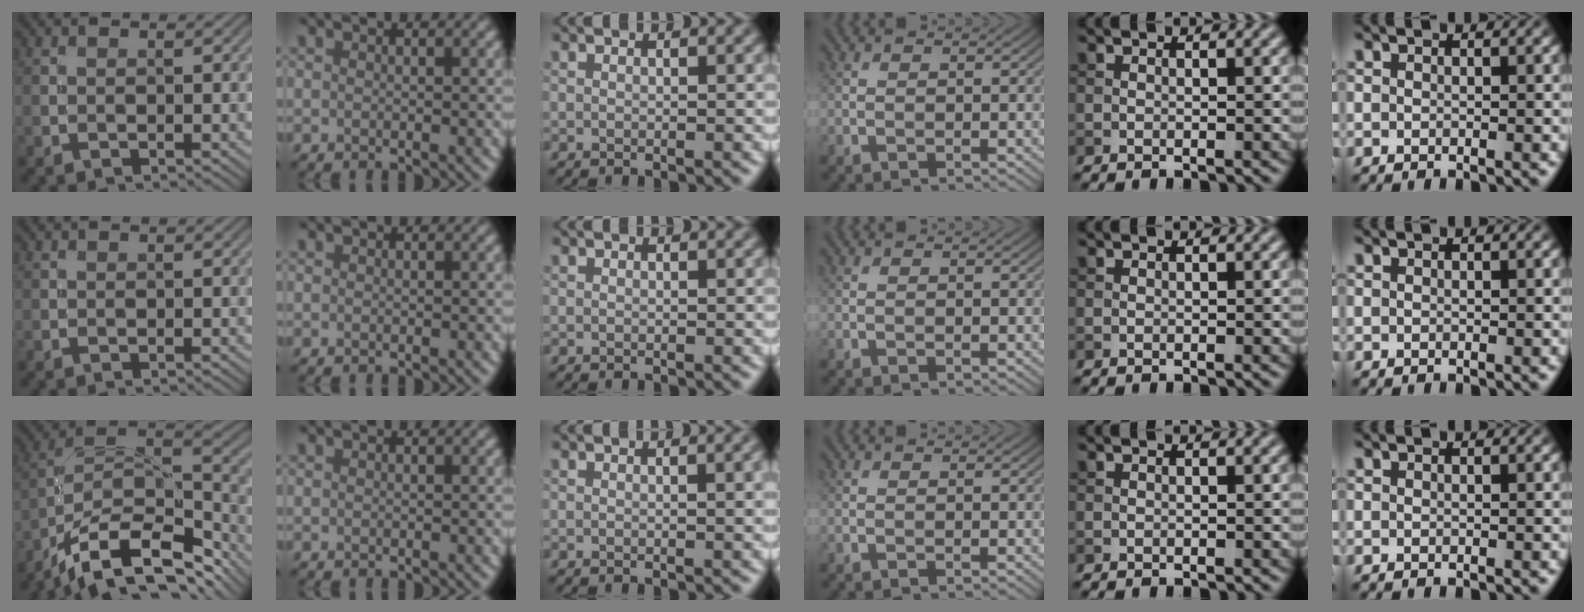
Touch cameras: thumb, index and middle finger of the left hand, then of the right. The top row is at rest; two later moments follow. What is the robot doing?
{"motion": "screw", "object": "medicine bottle"}